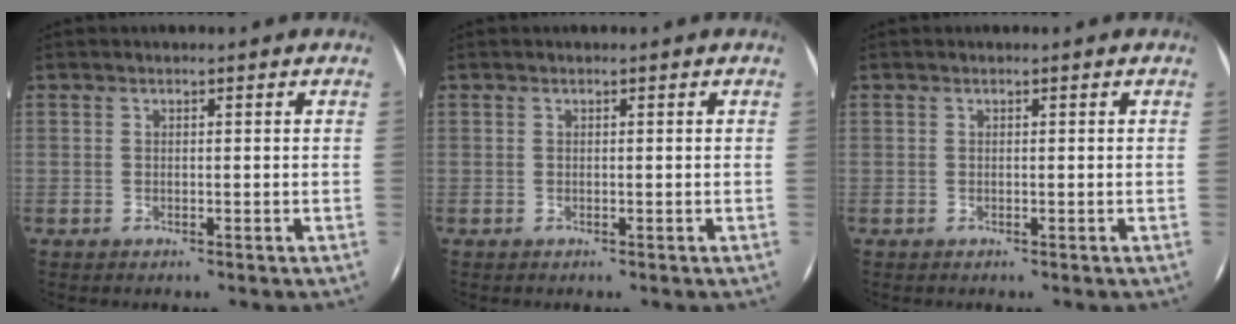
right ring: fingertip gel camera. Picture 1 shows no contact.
{"total": 0.0}
{"total": 0.0}